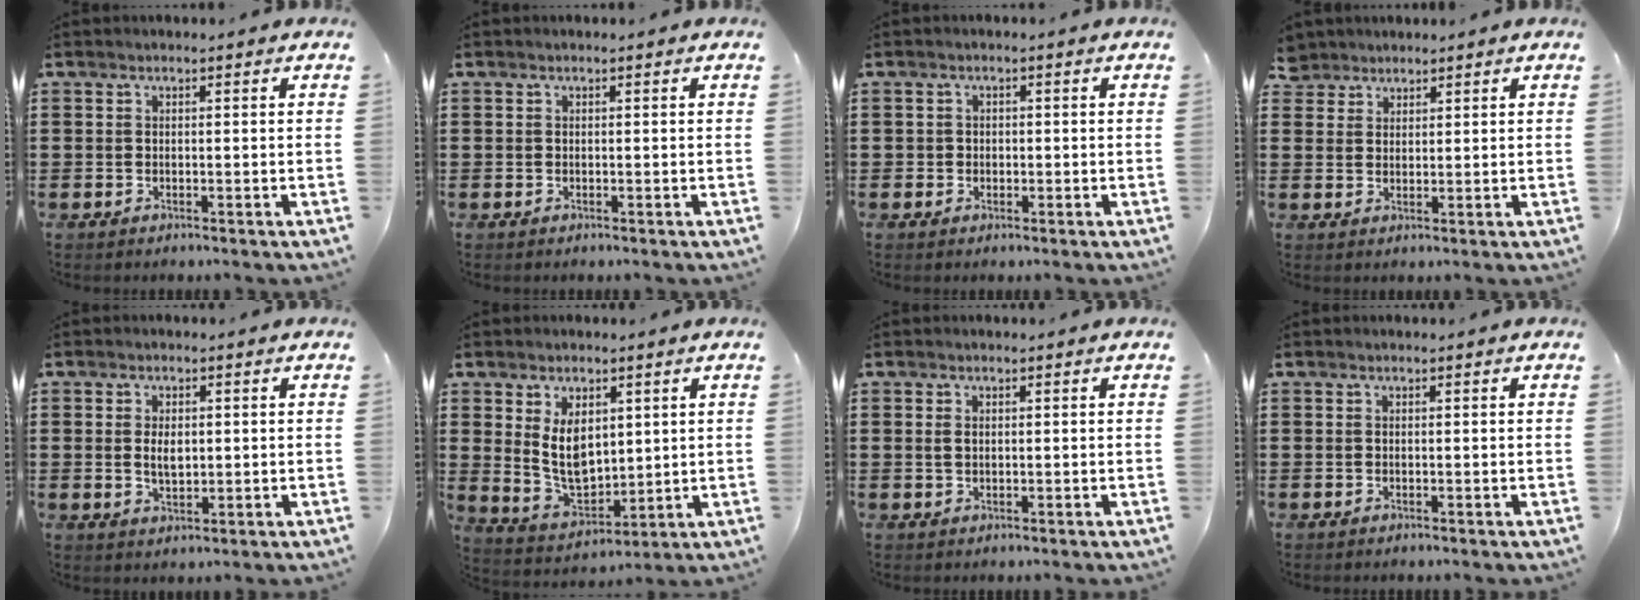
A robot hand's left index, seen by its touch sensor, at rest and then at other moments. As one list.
[{"total": 0.0}, {"total": 1.1, "force": [-0.1, 1.1, 0.1], "torque": [-0.008, 0.004, -0.004]}, {"total": 3.0, "force": [2.5, 1.6, -0.1], "torque": [-0.011, 0.004, 0.050]}, {"total": 3.1, "force": [0.2, 1.7, 2.5], "torque": [-0.044, 0.003, 0.001]}, {"total": 7.7, "force": [2.8, 4.9, 5.2], "torque": [-0.101, -0.007, 0.052]}, {"total": 1.3, "force": [0.2, 0.7, 1.1], "torque": [-0.023, 0.004, 0.002]}, {"total": 0.0}]